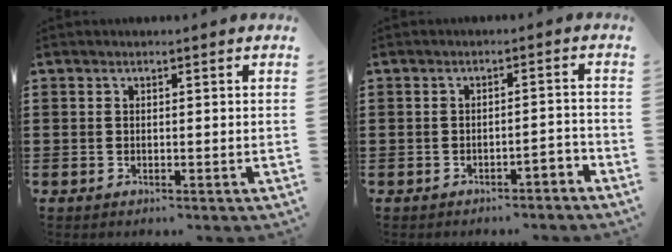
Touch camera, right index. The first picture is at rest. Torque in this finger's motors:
{"motor_torque": [0.04, -0.02, 0.04, 0.01]}